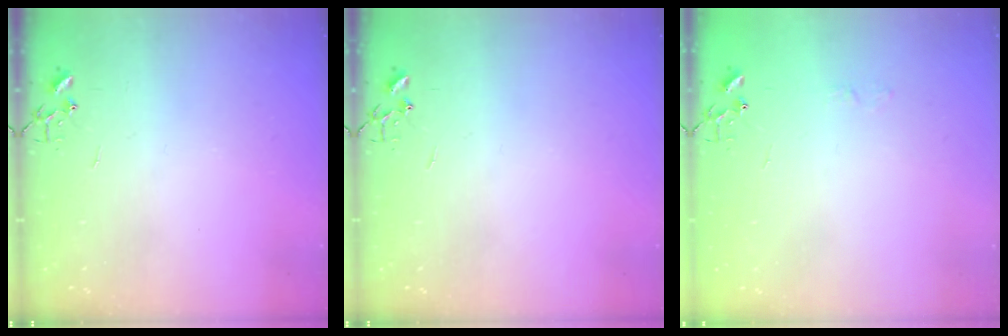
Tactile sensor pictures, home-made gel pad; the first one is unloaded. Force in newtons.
{"total": 0.0}
{"total": 3.5, "press": 3.4, "slide": 0.6}